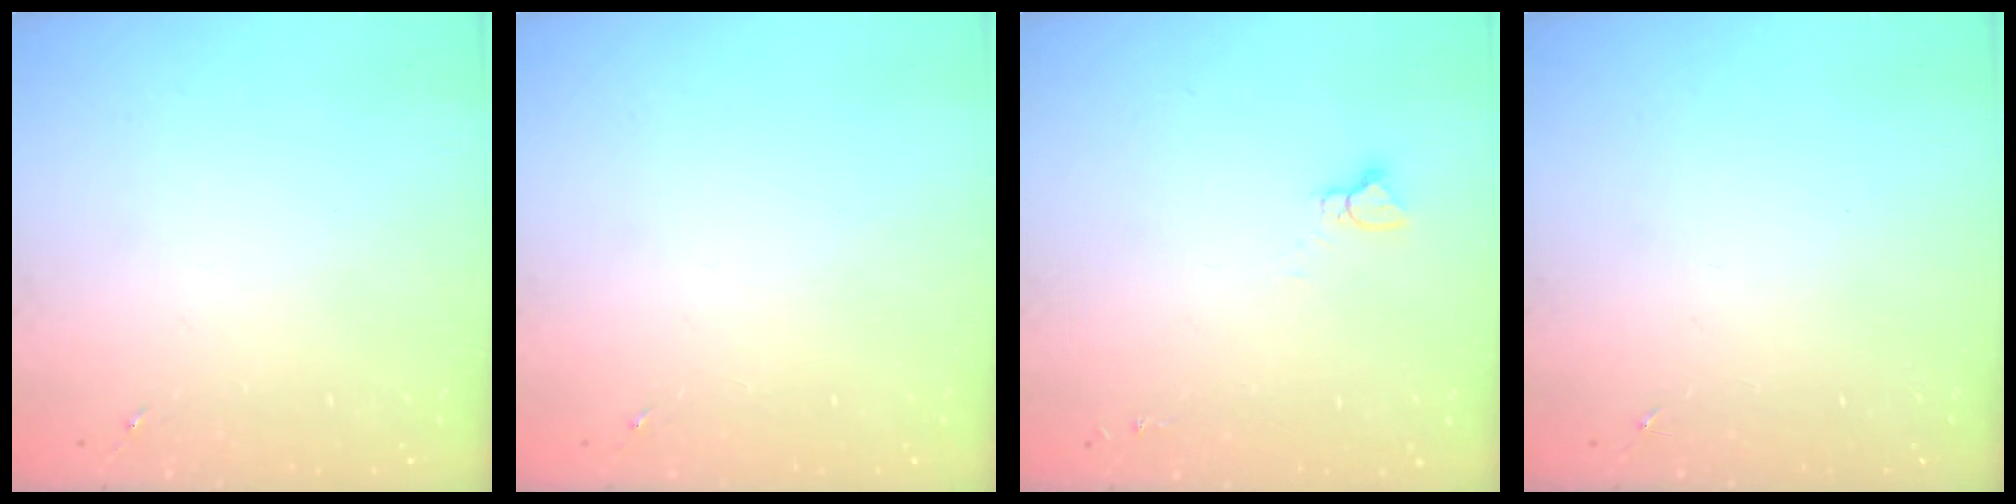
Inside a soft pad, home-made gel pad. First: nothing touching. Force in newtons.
{"total": 0.0}
{"total": 2.9, "press": 2.9, "slide": 0.2}
{"total": 0.0}